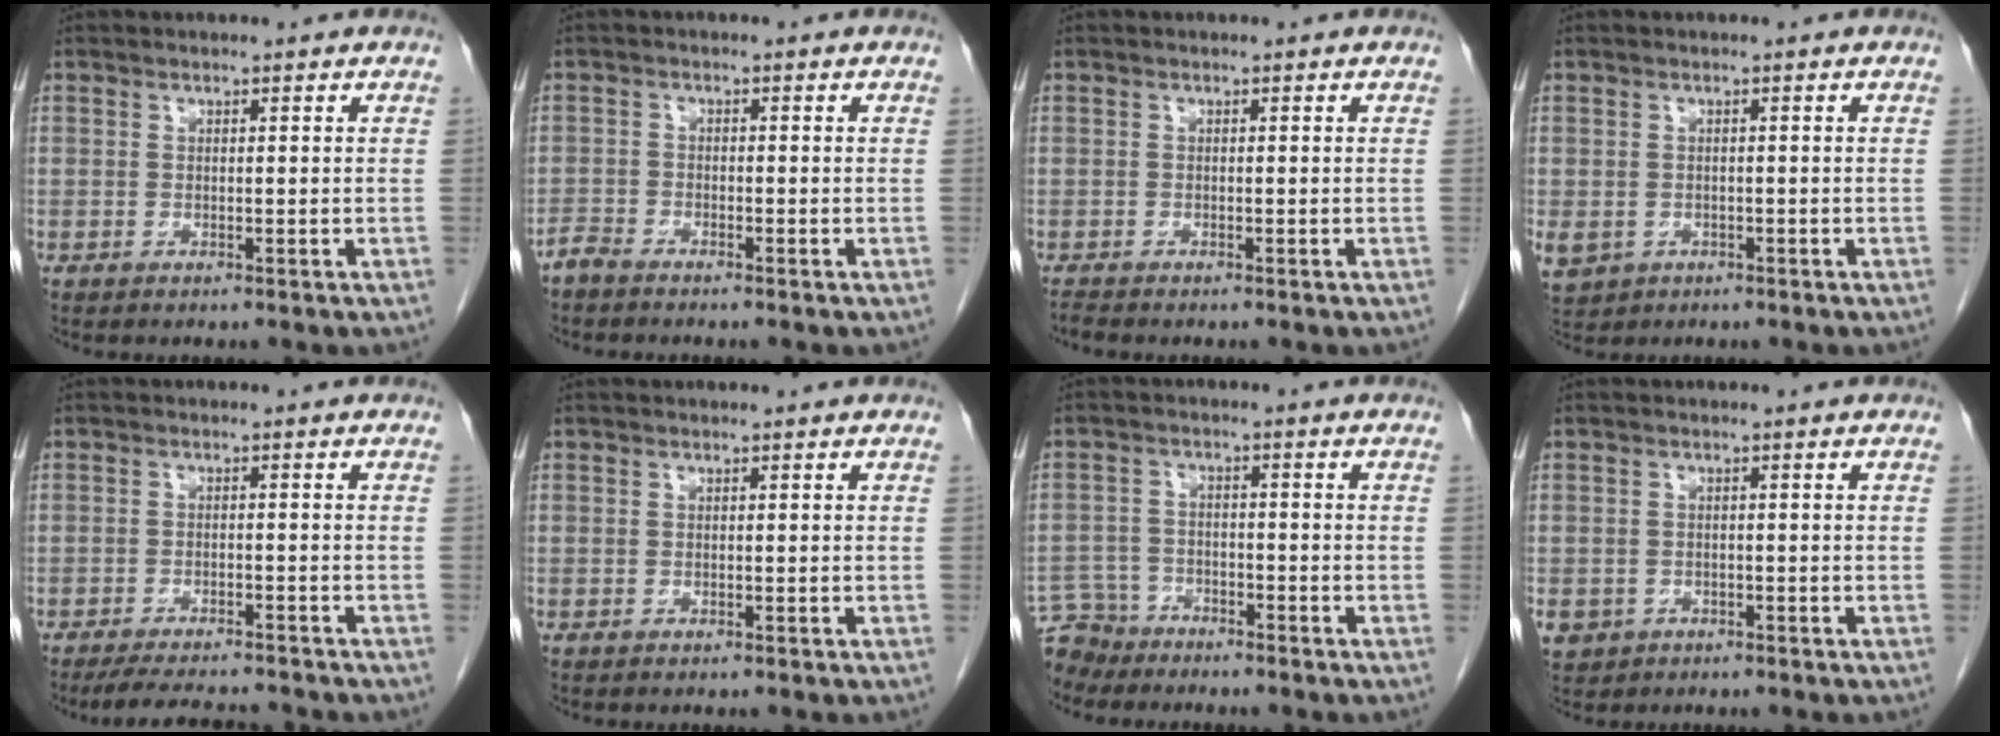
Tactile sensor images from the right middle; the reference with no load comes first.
{"total": 2.2, "force": [-2.1, 0.3, 0.5], "torque": [-0.010, -0.004, -0.039]}
{"total": 1.0, "force": [-1.0, -0.1, 0.1], "torque": [-0.013, -0.006, -0.020]}
{"total": 7.4, "force": [-3.1, 6.2, 2.5], "torque": [-0.077, -0.004, -0.041]}
{"total": 8.1, "force": [-7.6, 1.0, 2.7], "torque": [-0.043, -0.006, -0.113]}
{"total": 0.0}
{"total": 5.8, "force": [-5.3, 2.1, -0.5], "torque": [0.011, -0.003, -0.100]}
{"total": 4.4, "force": [-2.3, 3.6, 0.8], "torque": [-0.017, 0.004, -0.033]}